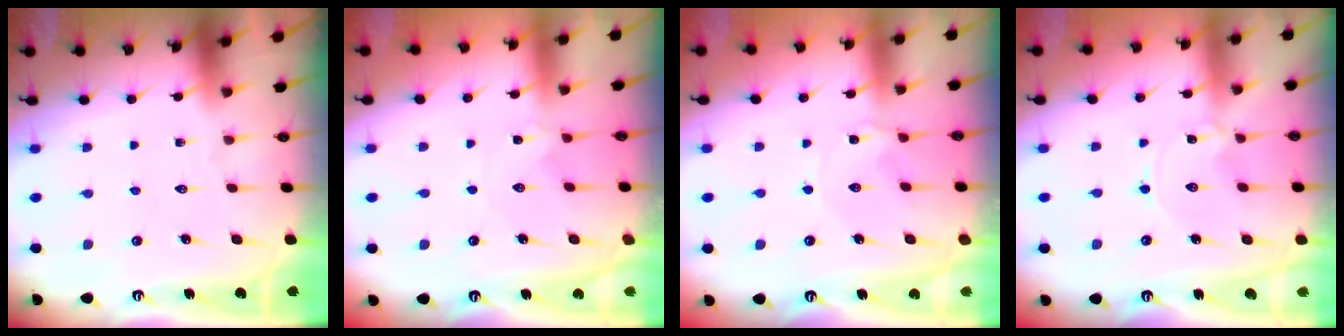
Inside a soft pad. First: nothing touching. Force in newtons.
{"total": 0.0}
{"total": 1.2, "press": 1.1, "slide": 0.3}
{"total": 0.0}